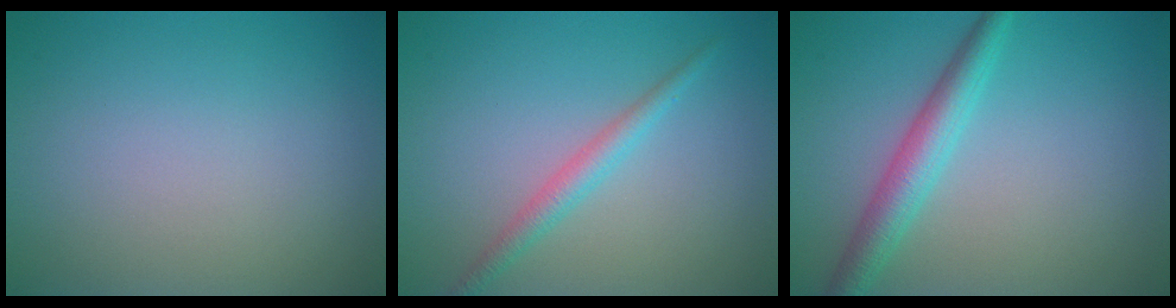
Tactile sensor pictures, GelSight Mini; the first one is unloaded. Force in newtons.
{"total": 2.1, "press": 2.1, "slide": 0.0}
{"total": 3.6, "press": 3.6, "slide": 0.2}